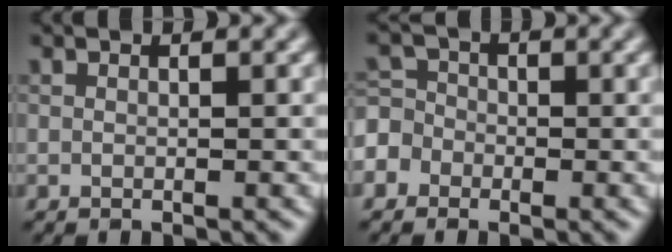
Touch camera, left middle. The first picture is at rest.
{"total": 4.6, "force": [-2.2, 3.9, 1.1], "torque": [-0.009, 0.012, -0.059]}